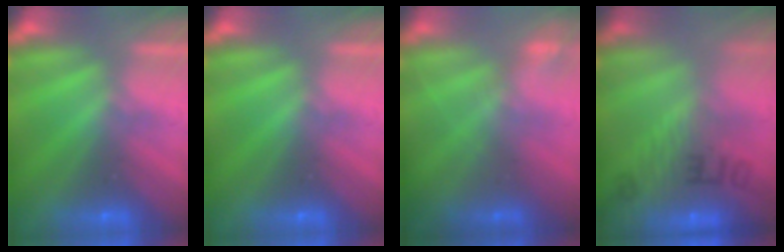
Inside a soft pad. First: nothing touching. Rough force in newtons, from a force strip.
{"total": 0.0}
{"total": 2.2}
{"total": 7.7}